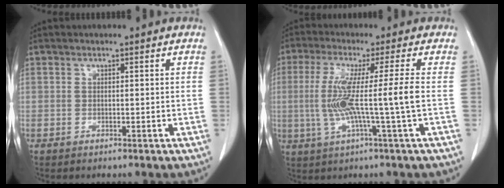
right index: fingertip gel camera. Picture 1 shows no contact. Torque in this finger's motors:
{"motor_torque": [1.41, 0.20, 0.64, 0.21]}